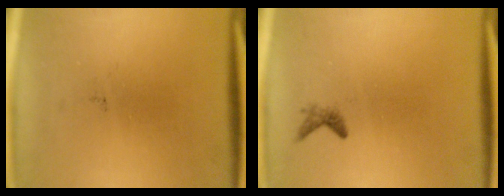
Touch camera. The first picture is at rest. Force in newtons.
{"total": 0.9}